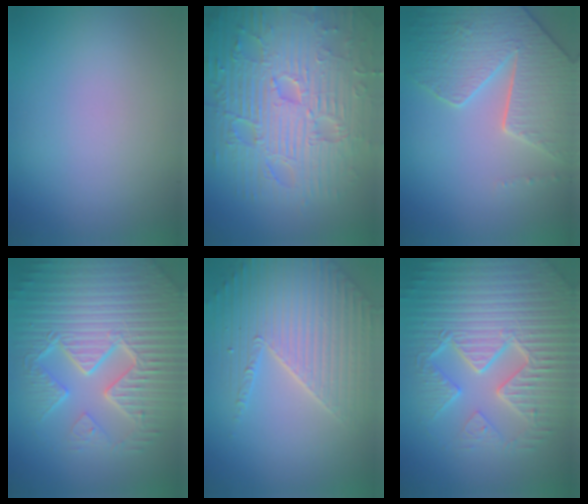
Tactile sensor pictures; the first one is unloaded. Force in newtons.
{"total": 11.7, "press": 7.6, "slide": 8.9}
{"total": 6.0, "press": 5.3, "slide": 2.9}
{"total": 10.5, "press": 7.0, "slide": 7.8}
{"total": 4.5, "press": 4.3, "slide": 1.3}
{"total": 9.5, "press": 6.5, "slide": 7.0}